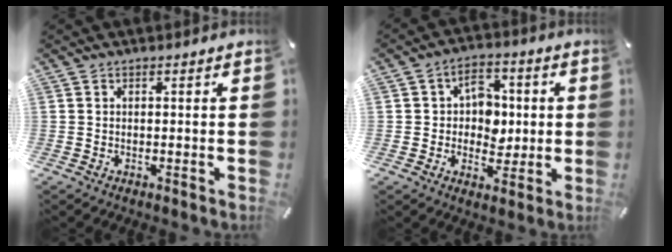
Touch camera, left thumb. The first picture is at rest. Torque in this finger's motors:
{"motor_torque": [0.12, 0.06, 0.12, 0.17, 0.01]}